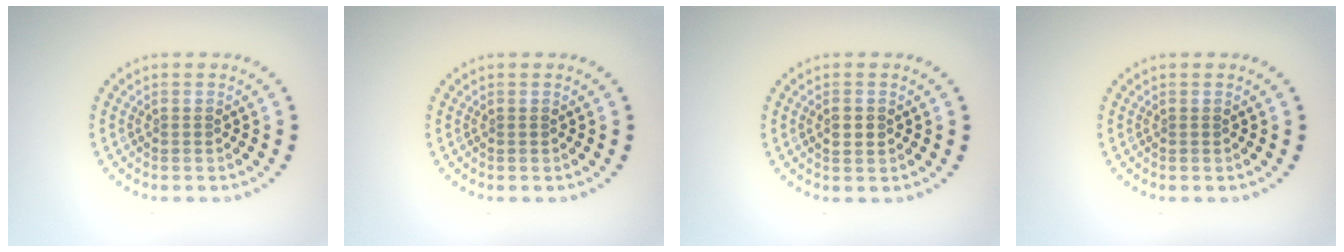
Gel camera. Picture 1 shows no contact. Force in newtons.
{"total": 0.0}
{"total": 1.0, "press": 1.0, "slide": 0.0}
{"total": 0.0}